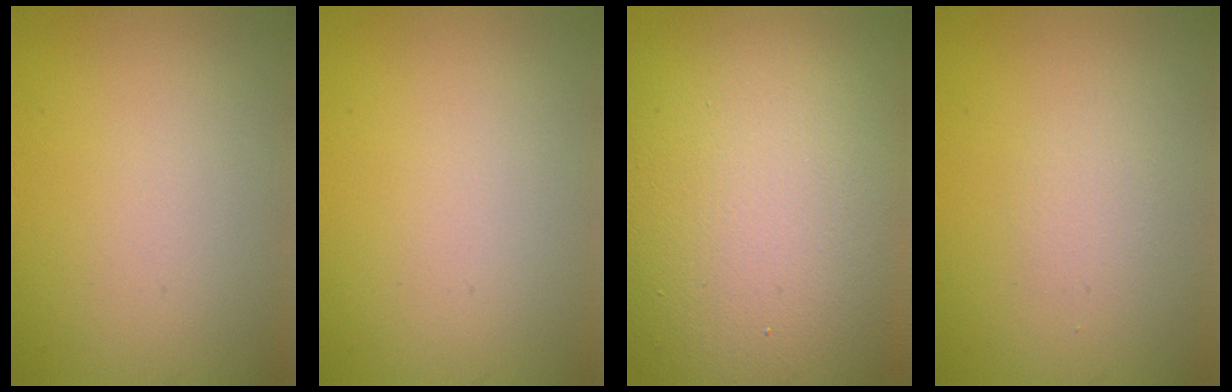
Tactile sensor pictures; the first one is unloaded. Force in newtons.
{"total": 0.0}
{"total": 20.3, "press": 20.3, "slide": 1.1}
{"total": 0.9, "press": 0.9, "slide": 0.0}